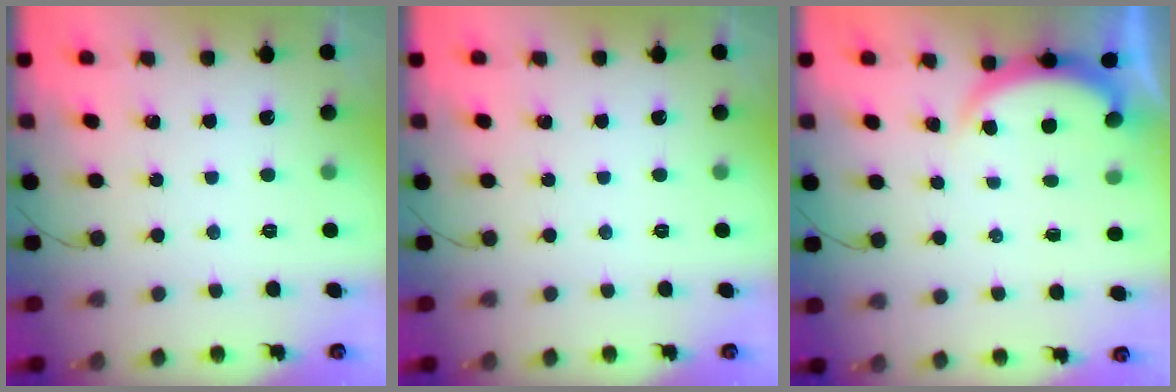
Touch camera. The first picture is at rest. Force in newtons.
{"total": 0.0}
{"total": 1.8, "press": 1.8, "slide": 0.5}